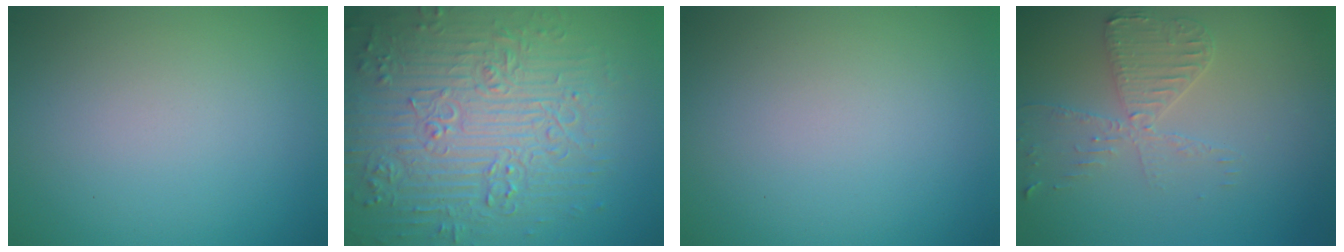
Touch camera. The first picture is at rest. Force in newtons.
{"total": 9.3, "press": 6.9, "slide": 6.3}
{"total": 0.0}
{"total": 3.3, "press": 2.8, "slide": 1.7}